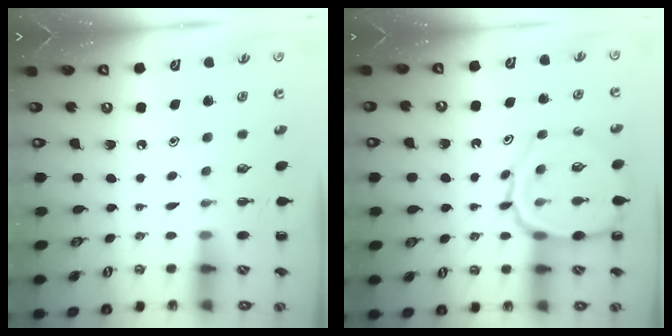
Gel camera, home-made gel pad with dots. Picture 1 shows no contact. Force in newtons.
{"total": 14.6, "press": 14.5, "slide": 1.7}